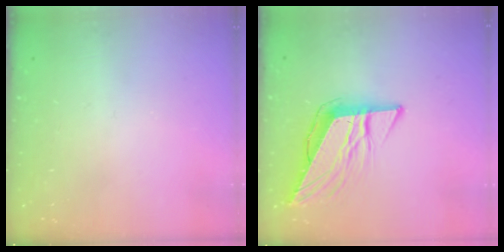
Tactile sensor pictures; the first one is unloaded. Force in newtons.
{"total": 9.9, "press": 9.9, "slide": 0.8}